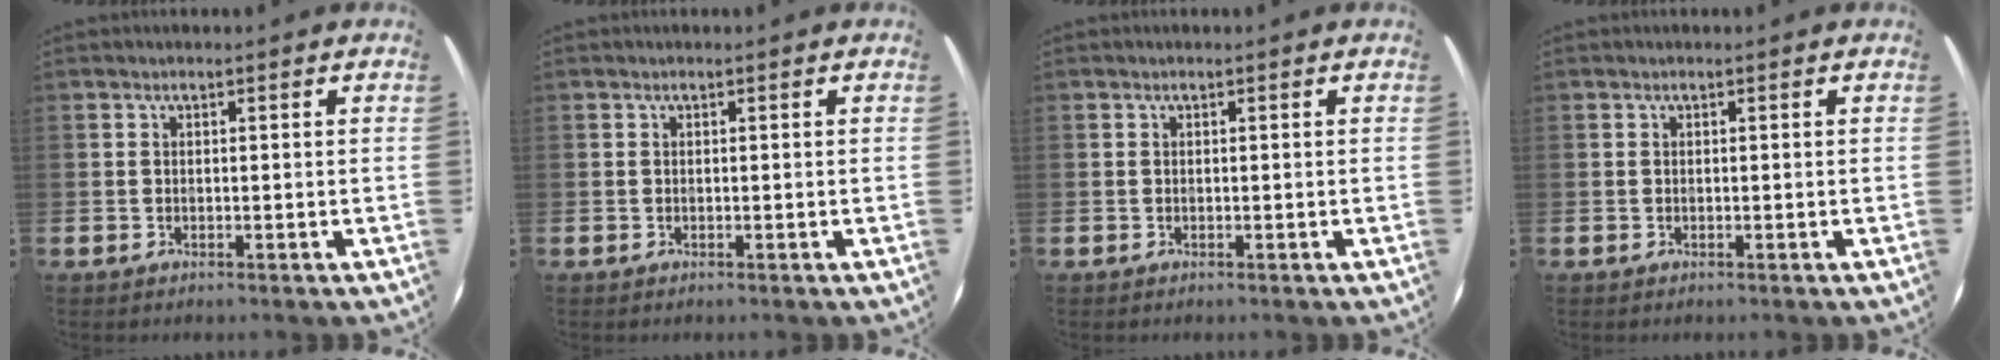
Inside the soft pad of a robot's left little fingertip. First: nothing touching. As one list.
[{"total": 0.0}, {"total": 0.0}, {"total": 0.0}]